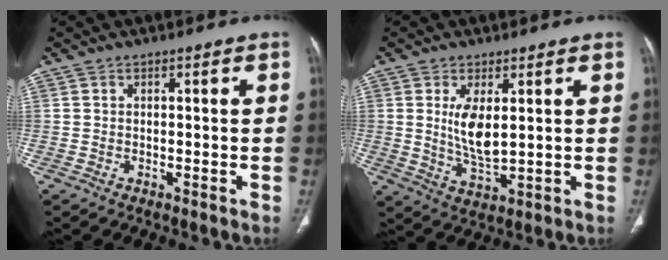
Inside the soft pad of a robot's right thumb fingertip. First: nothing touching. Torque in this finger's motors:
{"motor_torque": [1.85, 1.48, 1.32, -1.06, 0.09]}